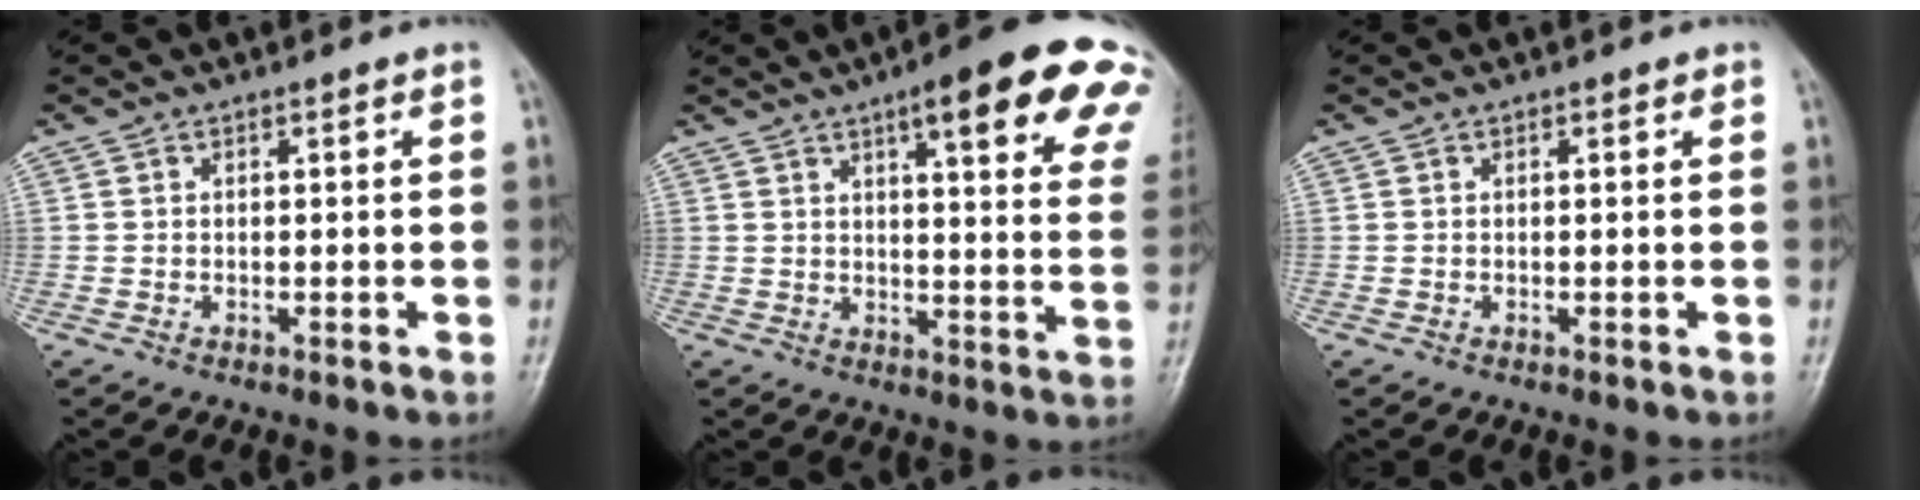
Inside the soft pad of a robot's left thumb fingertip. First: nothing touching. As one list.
[{"total": 20.5, "force": [11.8, 4.7, 16.1], "torque": [-0.181, -0.031, 0.133]}, {"total": 0.0}]